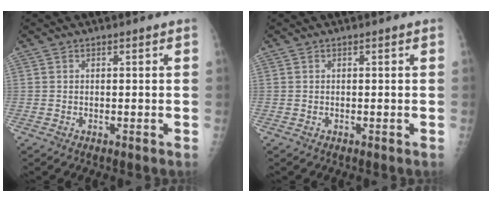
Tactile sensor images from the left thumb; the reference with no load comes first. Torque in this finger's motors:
{"motor_torque": [0.00, 0.00, 0.00, -0.01, 0.01]}